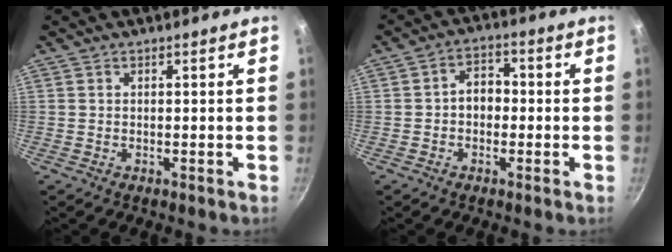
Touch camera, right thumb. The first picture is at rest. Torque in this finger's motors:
{"motor_torque": [-0.16, 0.24, 0.01, 0.17, 0.04]}